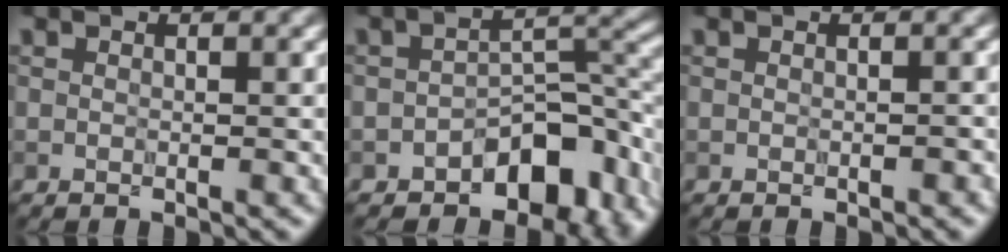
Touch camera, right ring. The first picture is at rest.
{"total": 7.7, "force": [-4.0, 4.2, 5.1], "torque": [-0.046, 0.006, -0.066]}
{"total": 0.6, "force": [-0.4, 0.2, 0.4], "torque": [-0.006, 0.001, -0.006]}